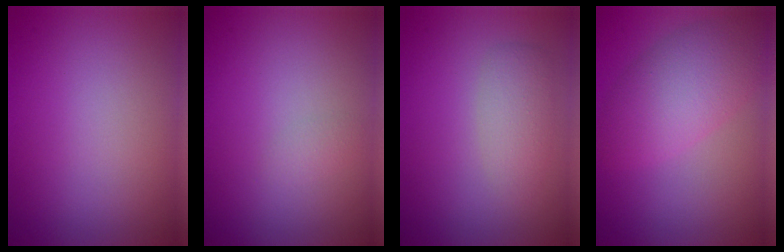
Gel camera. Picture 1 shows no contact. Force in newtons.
{"total": 0.7, "press": 0.7, "slide": 0.1}
{"total": 2.3, "press": 2.3, "slide": 0.1}
{"total": 5.8, "press": 5.8, "slide": 0.3}